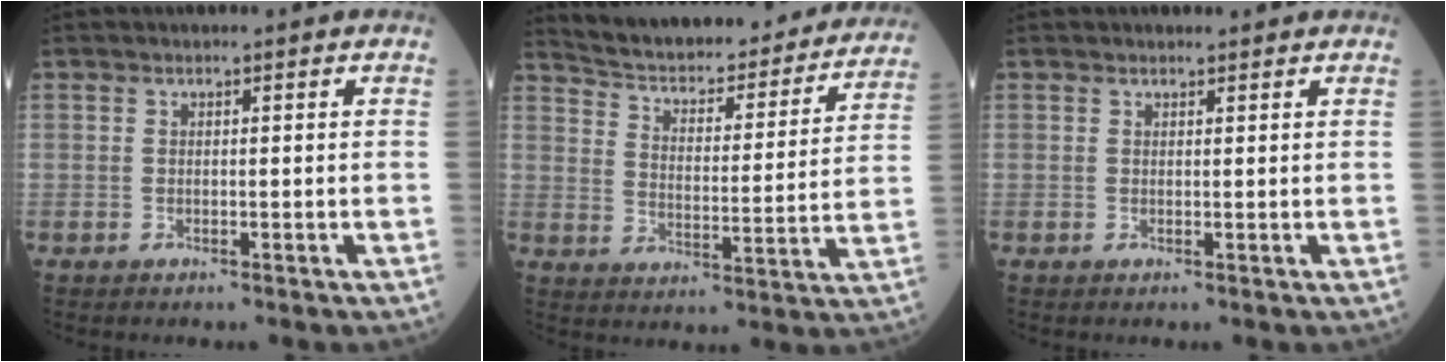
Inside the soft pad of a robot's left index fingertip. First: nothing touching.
{"total": 21.6, "force": [20.4, 3.8, 6.2], "torque": [-0.091, -0.009, 0.268]}
{"total": 1.3, "force": [1.3, 0.3, 0.1], "torque": [-0.007, 0.005, 0.016]}